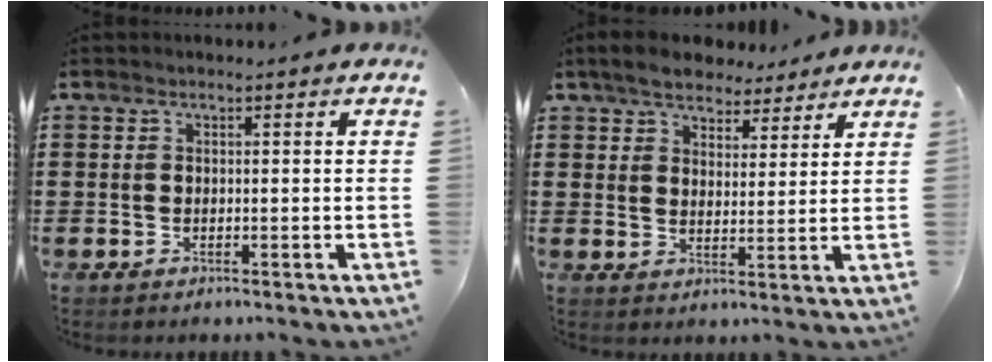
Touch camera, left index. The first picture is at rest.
{"total": 5.4, "force": [4.9, 1.9, 1.1], "torque": [-0.042, -0.003, 0.092]}